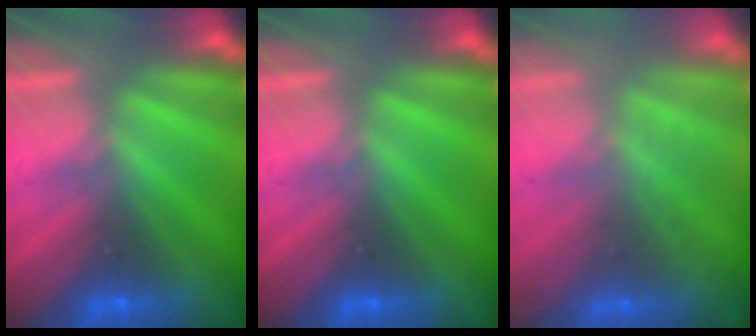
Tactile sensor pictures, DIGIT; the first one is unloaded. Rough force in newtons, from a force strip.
{"total": 0.0}
{"total": 1.7}